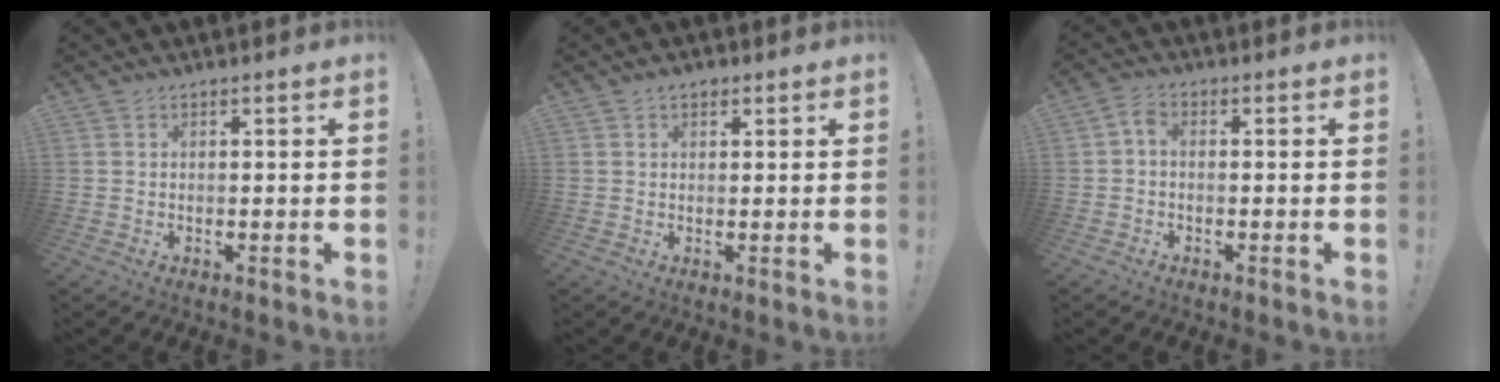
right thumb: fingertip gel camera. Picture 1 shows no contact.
{"total": 1.9, "force": [1.0, 1.2, 1.1], "torque": [-0.018, 0.002, 0.018]}
{"total": 2.3, "force": [-0.7, 1.3, 1.8], "torque": [-0.037, 0.009, -0.013]}